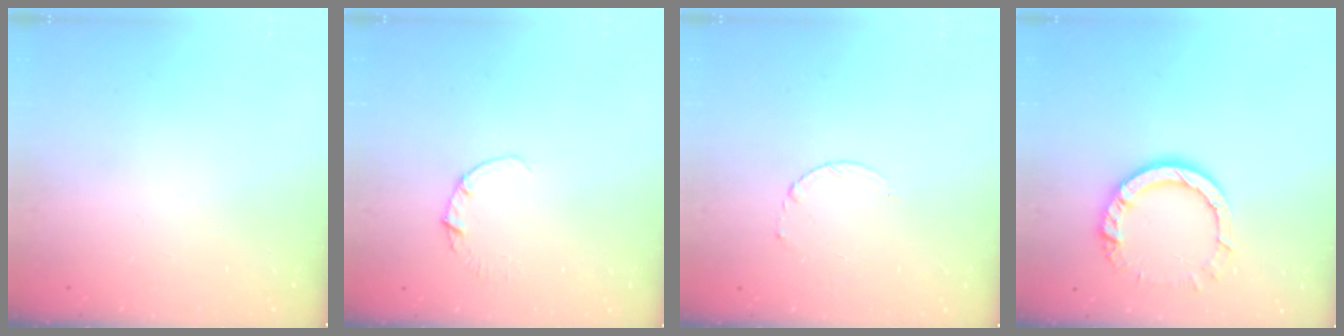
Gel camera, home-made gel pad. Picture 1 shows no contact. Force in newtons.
{"total": 1.1, "press": 1.1, "slide": 0.1}
{"total": 2.5, "press": 2.5, "slide": 0.3}
{"total": 11.3, "press": 11.2, "slide": 1.3}